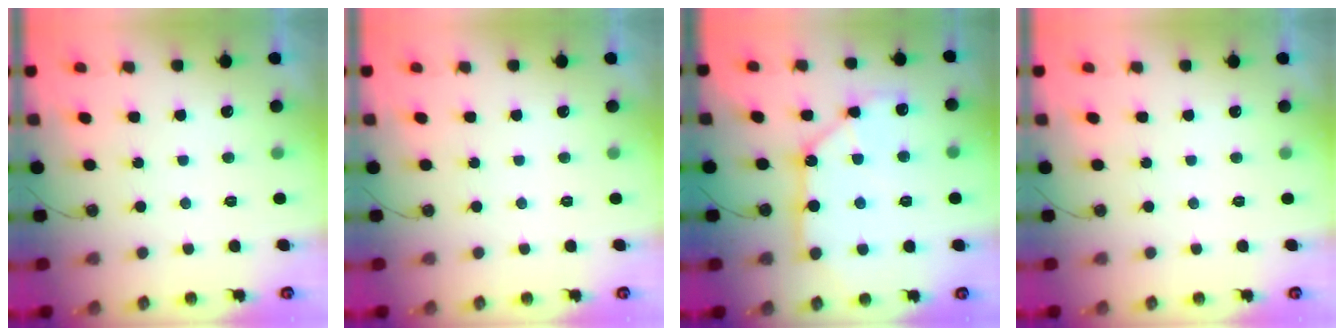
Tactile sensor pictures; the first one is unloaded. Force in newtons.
{"total": 0.0}
{"total": 11.5, "press": 11.4, "slide": 1.5}
{"total": 0.0}